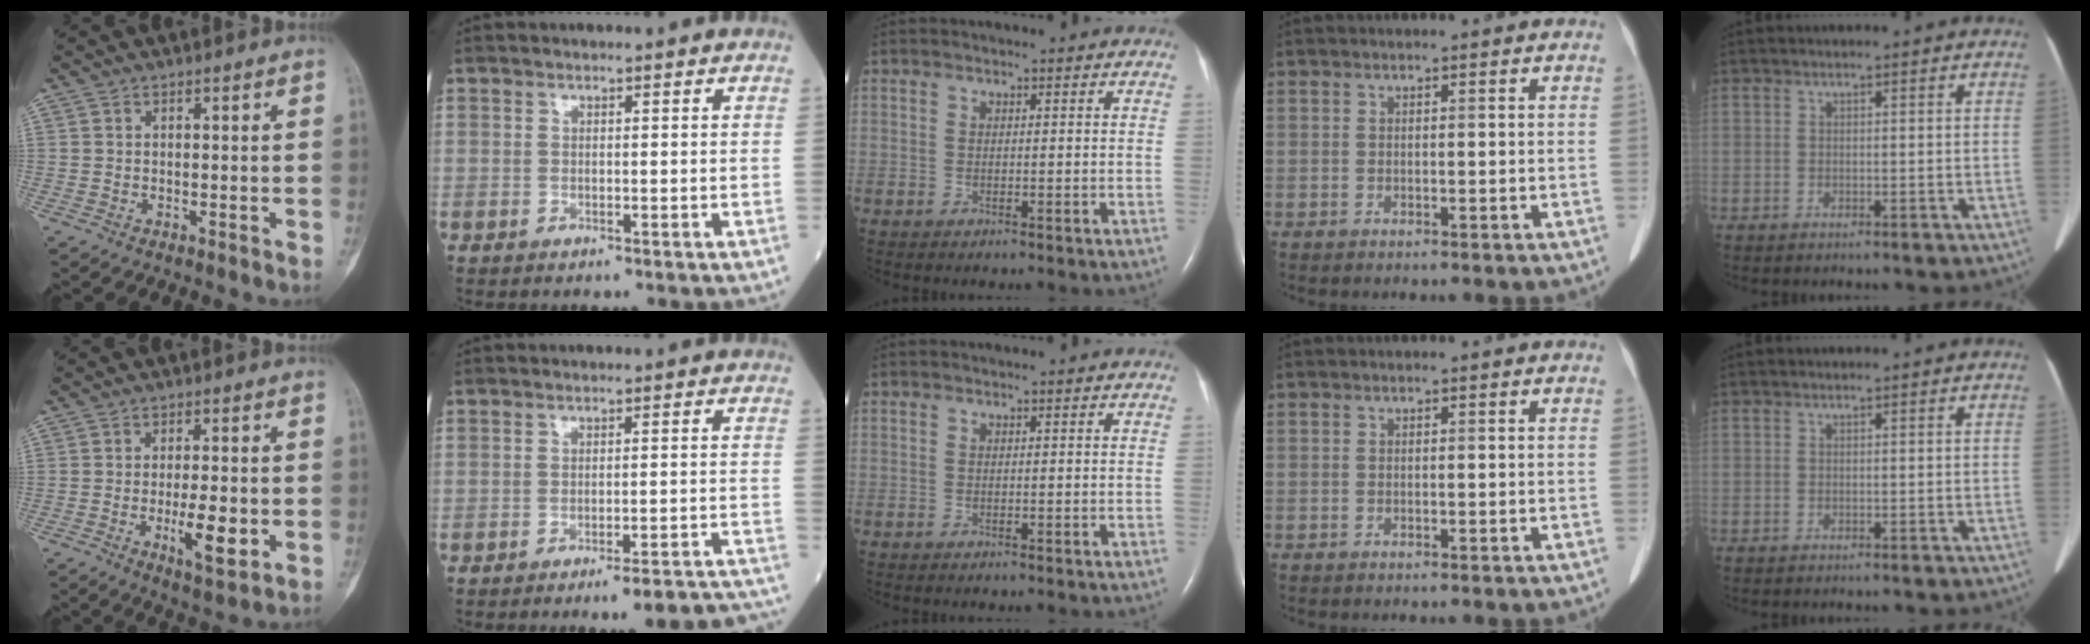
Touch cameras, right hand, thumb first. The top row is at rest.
{"thumb": {"total": 7.6, "force": [-1.7, 2.5, 7.0], "torque": [-0.108, -0.008, -0.024]}, "index": {"total": 10.4, "force": [-9.5, 0.5, 4.2], "torque": [-0.027, 0.019, -0.115]}}